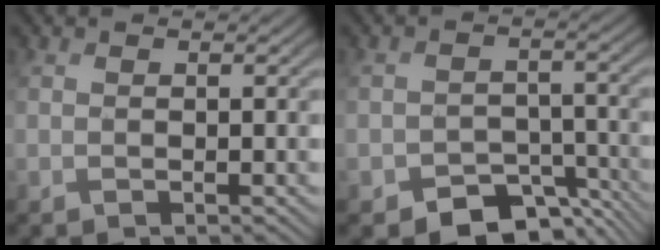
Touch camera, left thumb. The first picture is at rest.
{"total": 6.4, "force": [-4.3, 4.0, 2.7], "torque": [-0.039, -0.021, -0.069]}